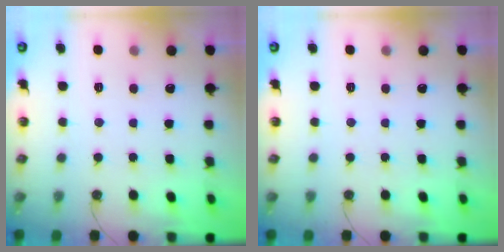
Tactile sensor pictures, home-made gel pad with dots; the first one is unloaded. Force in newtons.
{"total": 0.0}